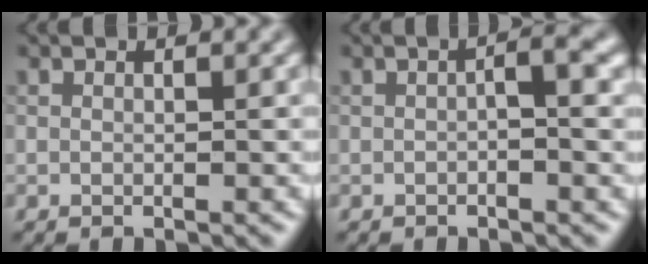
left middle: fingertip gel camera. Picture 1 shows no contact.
{"total": 2.0, "force": [-0.2, 0.4, 2.0], "torque": [-0.032, 0.004, -0.004]}